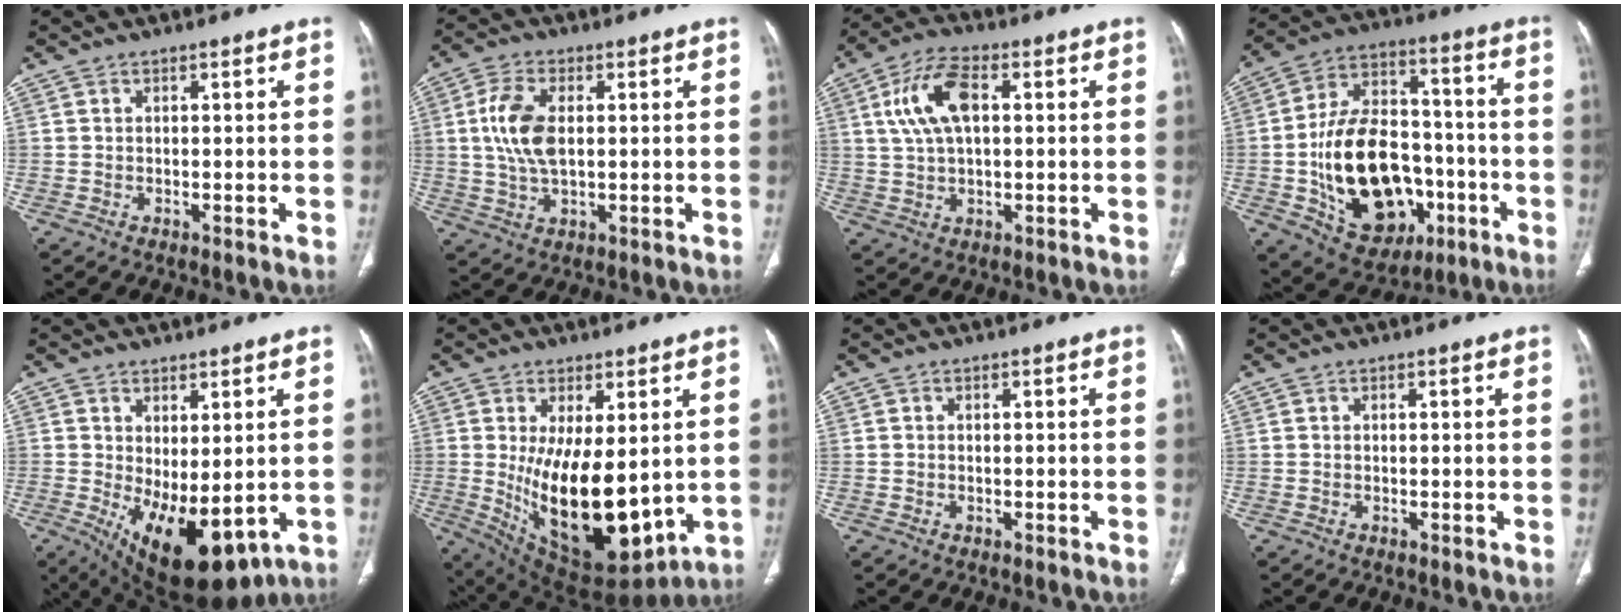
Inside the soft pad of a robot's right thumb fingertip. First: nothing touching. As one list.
[{"total": 9.2, "force": [1.2, 4.9, 7.7], "torque": [-0.166, 0.000, 0.026]}, {"total": 10.4, "force": [2.4, 5.3, 8.7], "torque": [-0.172, 0.014, 0.043]}, {"total": 25.4, "force": [-6.2, 16.7, 18.1], "torque": [-0.281, 0.036, -0.077]}, {"total": 14.4, "force": [-3.0, 6.6, 12.4], "torque": [-0.182, -0.019, -0.018]}, {"total": 19.2, "force": [0.1, 8.6, 17.1], "torque": [-0.274, -0.041, 0.033]}, {"total": 0.0}, {"total": 0.0}]